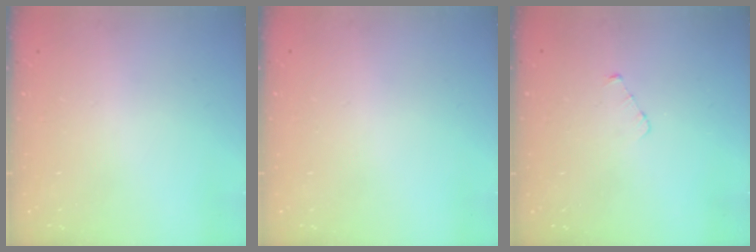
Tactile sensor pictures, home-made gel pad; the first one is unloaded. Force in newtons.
{"total": 0.0}
{"total": 2.5, "press": 2.5, "slide": 0.2}